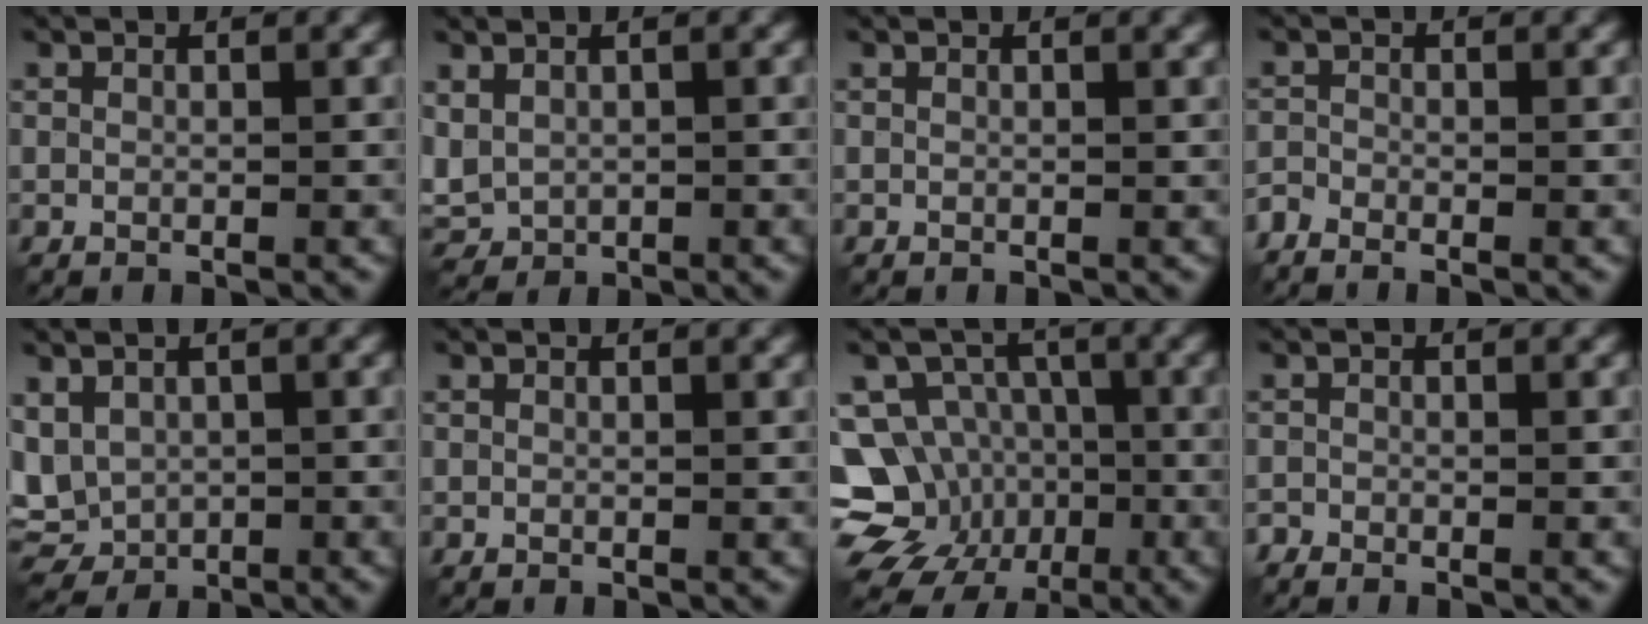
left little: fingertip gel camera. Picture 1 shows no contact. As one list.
[{"total": 2.6, "force": [0.5, 2.1, 1.5], "torque": [-0.040, -0.007, 0.012]}, {"total": 0.7, "force": [0.4, 0.2, 0.6], "torque": [-0.004, 0.006, 0.004]}, {"total": 1.4, "force": [-1.4, 0.4, 0.3], "torque": [-0.009, -0.005, -0.038]}, {"total": 4.6, "force": [0.3, 3.7, 2.8], "torque": [-0.073, -0.007, 0.010]}, {"total": 0.5, "force": [0.3, 0.1, 0.4], "torque": [-0.003, 0.004, 0.003]}, {"total": 13.4, "force": [-4.8, 11.8, 4.1], "torque": [-0.097, -0.015, -0.094]}, {"total": 0.8, "force": [-0.8, 0.2, 0.0], "torque": [0.002, -0.003, -0.020]}]